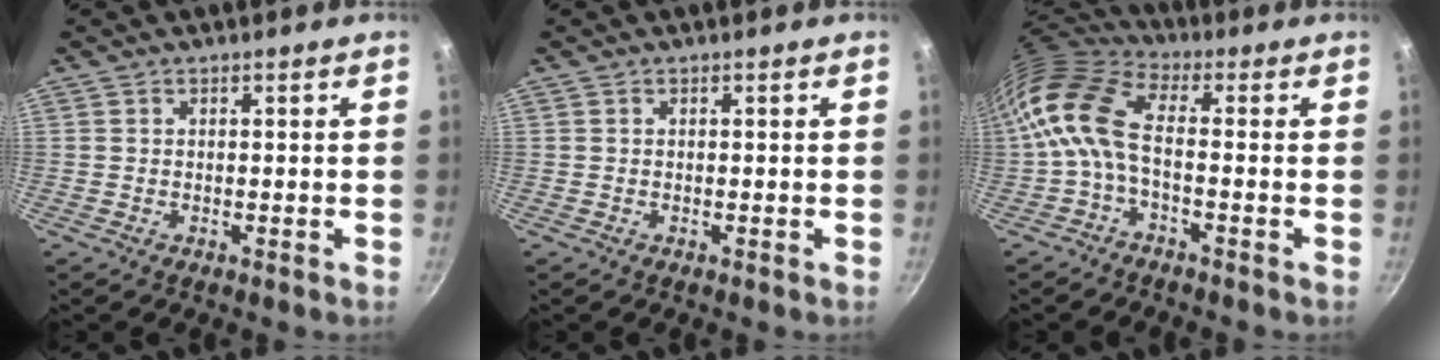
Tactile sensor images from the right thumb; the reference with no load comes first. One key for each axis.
{"total": 0.0}
{"total": 10.5, "fx": -1.8, "fy": 5.3, "fz": 8.9, "tx": -0.190, "ty": 0.032, "tz": -0.052}